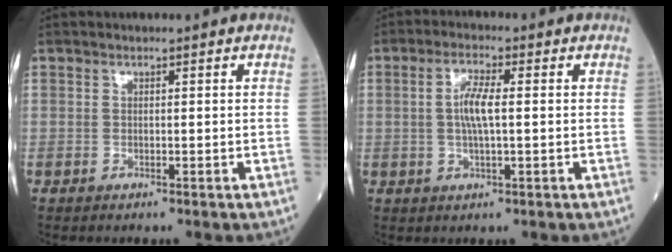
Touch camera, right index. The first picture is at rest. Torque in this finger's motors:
{"motor_torque": [0.07, -0.04, 0.09, 0.05]}